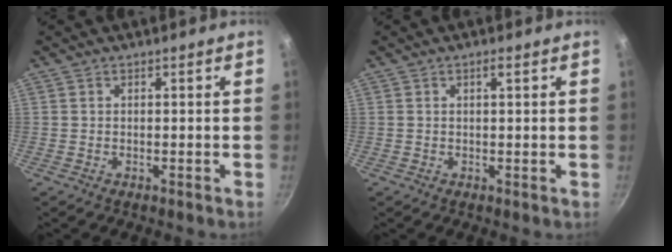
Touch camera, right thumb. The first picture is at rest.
{"total": 1.4, "force": [0.6, 0.2, 1.3], "torque": [-0.022, -0.002, 0.009]}